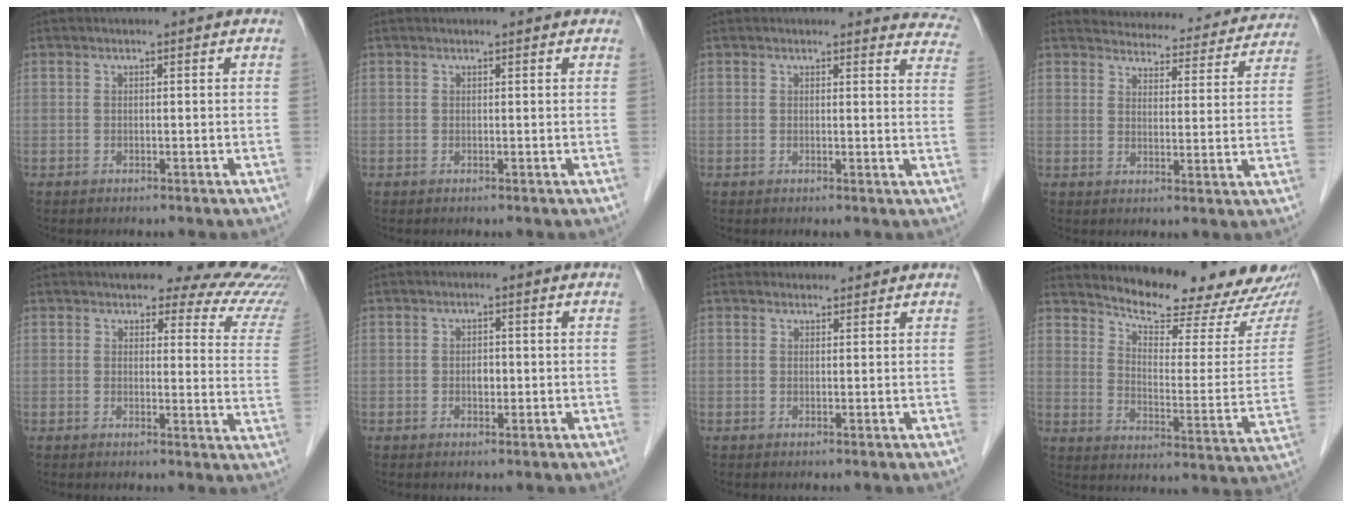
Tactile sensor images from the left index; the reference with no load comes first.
{"total": 1.6, "force": [1.4, 0.5, 0.6], "torque": [-0.013, 0.017, 0.013]}
{"total": 8.3, "force": [8.0, 2.2, 0.4], "torque": [0.042, -0.043, 0.037]}
{"total": 17.4, "force": [16.5, 4.6, 3.0], "torque": [-0.016, -0.022, 0.179]}
{"total": 14.2, "force": [13.1, 3.3, 4.2], "torque": [-0.012, -0.050, 0.110]}
{"total": 1.5, "force": [-0.5, 0.9, 1.1], "torque": [-0.017, -0.002, -0.006]}
{"total": 2.6, "force": [2.3, 1.1, -0.1], "torque": [0.006, 0.017, 0.029]}
{"total": 19.5, "force": [17.9, 3.5, 6.9], "torque": [-0.091, -0.068, 0.226]}